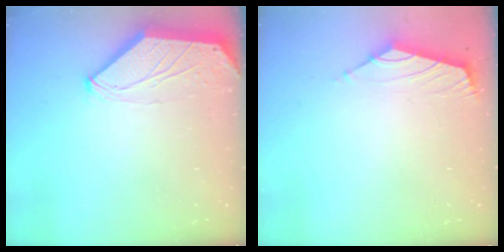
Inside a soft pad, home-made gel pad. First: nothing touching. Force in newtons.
{"total": 1.6, "press": 1.4, "slide": 0.7}